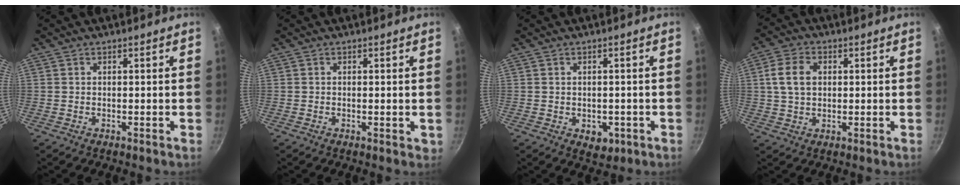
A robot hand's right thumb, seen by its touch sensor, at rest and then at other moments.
{"total": 1.2, "force": [0.0, 0.5, 1.0], "torque": [-0.013, 0.000, -0.002]}
{"total": 4.1, "force": [-1.3, 2.9, 2.6], "torque": [-0.023, 0.005, -0.006]}
{"total": 7.2, "force": [1.2, 5.1, 4.9], "torque": [-0.082, 0.009, 0.020]}